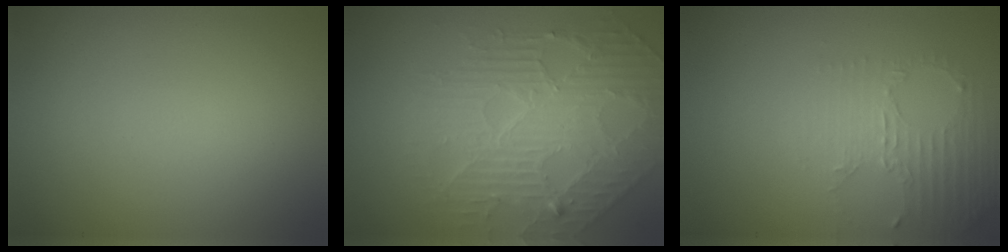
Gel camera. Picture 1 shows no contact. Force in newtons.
{"total": 4.7, "press": 4.6, "slide": 0.6}
{"total": 2.6, "press": 2.0, "slide": 1.7}